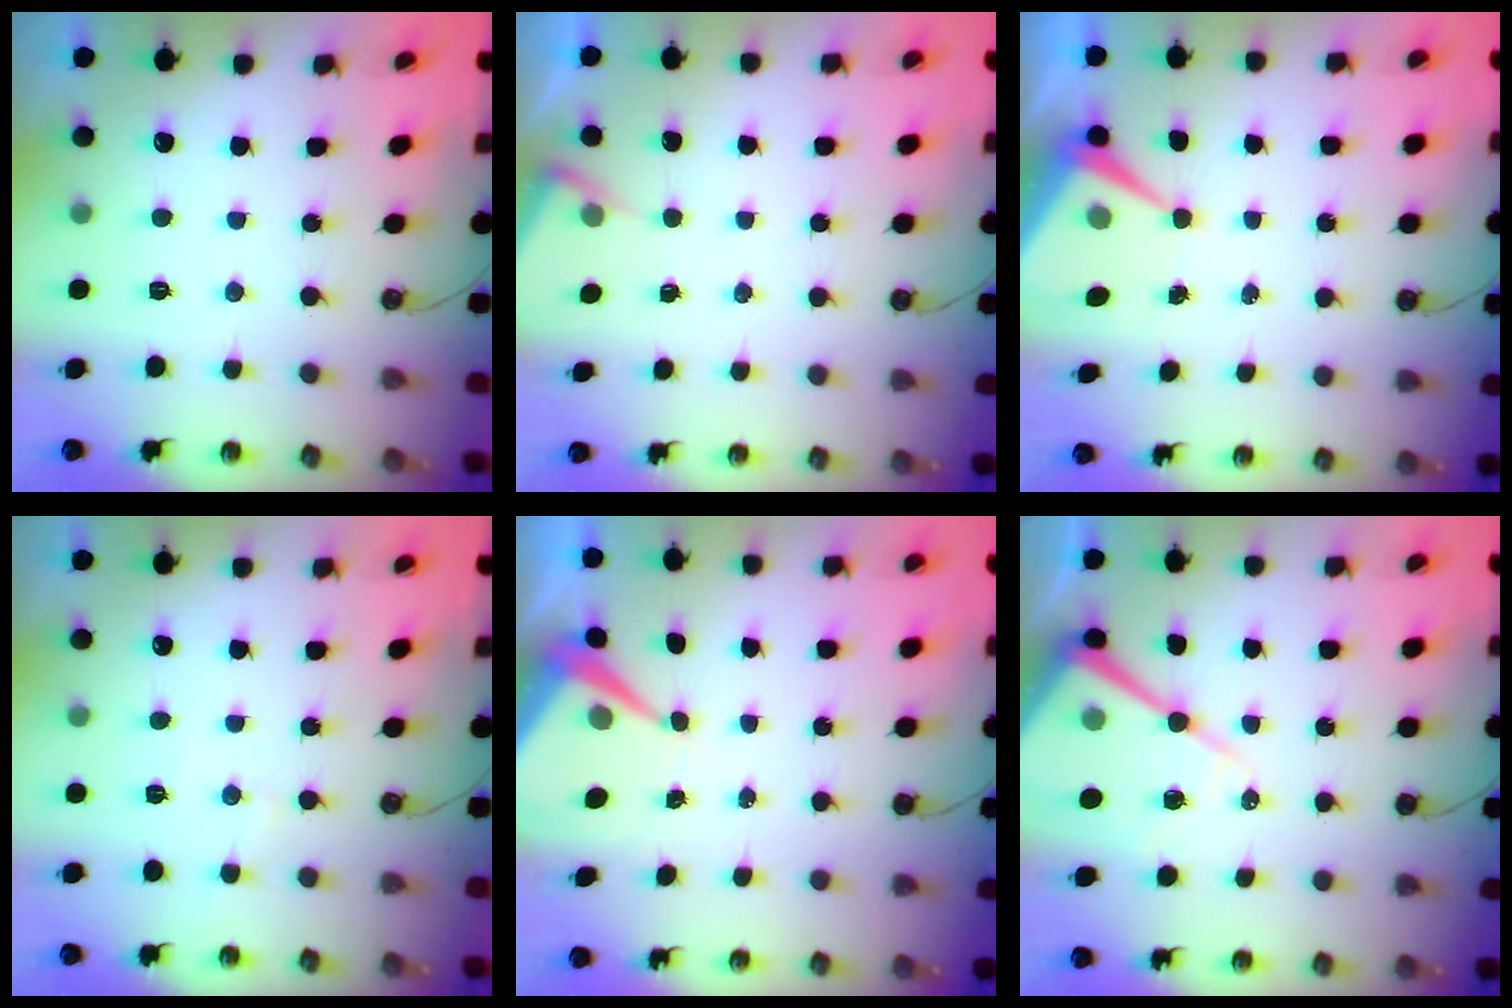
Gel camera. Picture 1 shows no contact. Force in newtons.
{"total": 3.3, "press": 3.3, "slide": 0.5}
{"total": 7.9, "press": 7.9, "slide": 0.6}
{"total": 4.0, "press": 3.9, "slide": 0.6}
{"total": 6.3, "press": 6.3, "slide": 0.4}
{"total": 16.4, "press": 16.3, "slide": 1.6}